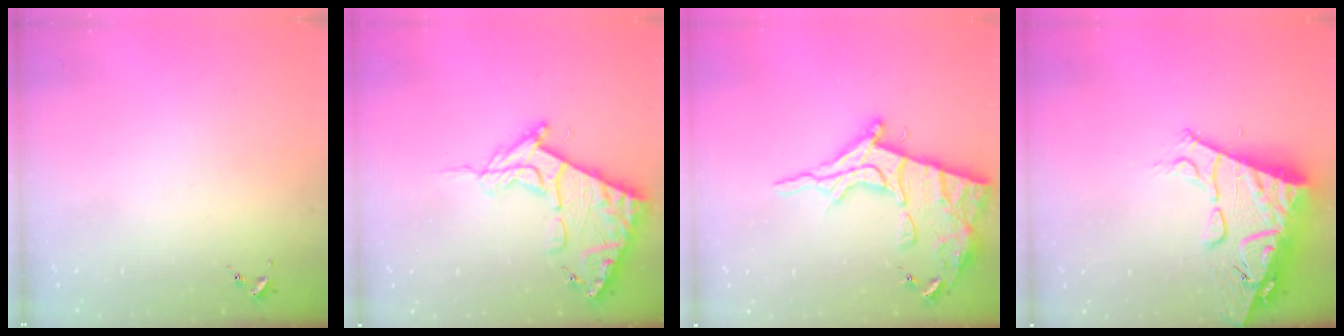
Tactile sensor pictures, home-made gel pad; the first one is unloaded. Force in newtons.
{"total": 16.7, "press": 16.6, "slide": 1.9}
{"total": 18.4, "press": 18.4, "slide": 1.4}
{"total": 17.5, "press": 17.4, "slide": 1.8}